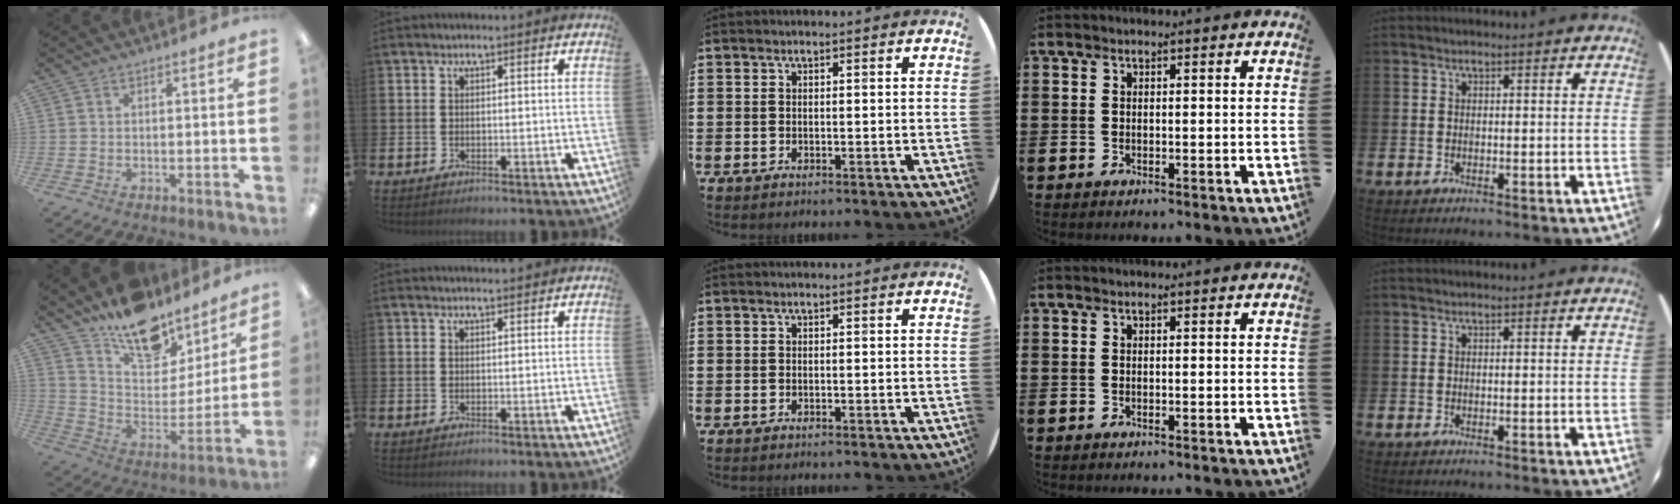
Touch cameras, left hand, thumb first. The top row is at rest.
{"thumb": {"total": 16.5, "force": [13.2, 7.8, 5.9], "torque": [-0.105, -0.097, 0.239]}, "index": {"total": 0.8, "force": [0.8, -0.1, 0.0], "torque": [0.012, -0.007, 0.012]}}